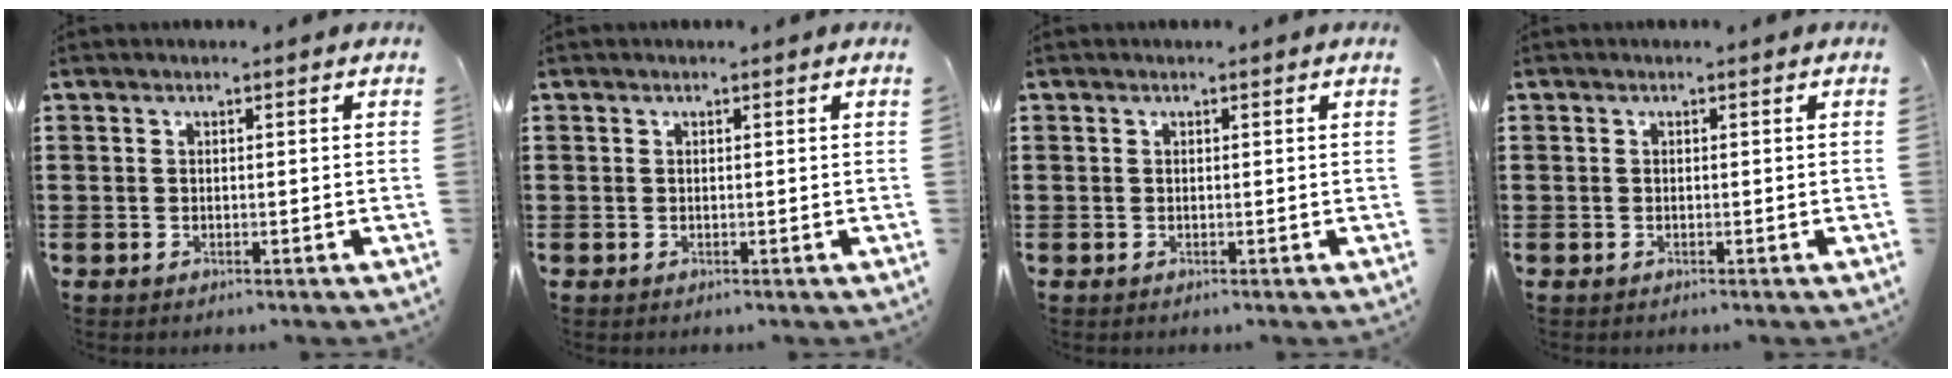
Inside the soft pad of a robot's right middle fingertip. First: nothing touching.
{"total": 0.0}
{"total": 0.0}
{"total": 0.0}